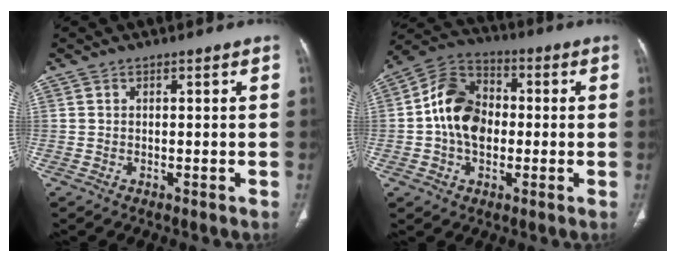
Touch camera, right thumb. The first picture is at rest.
{"total": 13.0, "force": [-0.4, 9.5, 8.9], "torque": [-0.140, 0.030, -0.017]}